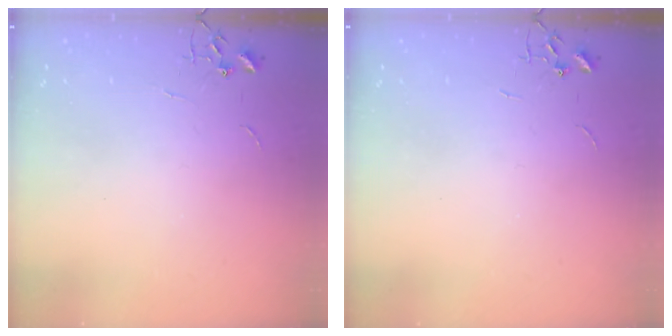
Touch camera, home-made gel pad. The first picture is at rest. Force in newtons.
{"total": 0.0}